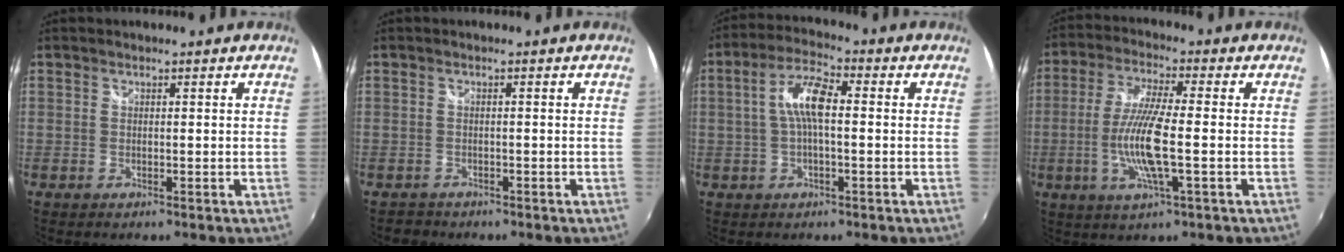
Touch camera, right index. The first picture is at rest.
{"total": 2.1, "force": [-1.7, 1.2, 0.0], "torque": [-0.007, -0.002, -0.028]}
{"total": 7.3, "force": [0.0, 2.3, 6.9], "torque": [-0.141, 0.018, 0.000]}
{"total": 9.1, "force": [-2.0, 1.2, 8.8], "torque": [-0.177, -0.006, -0.040]}